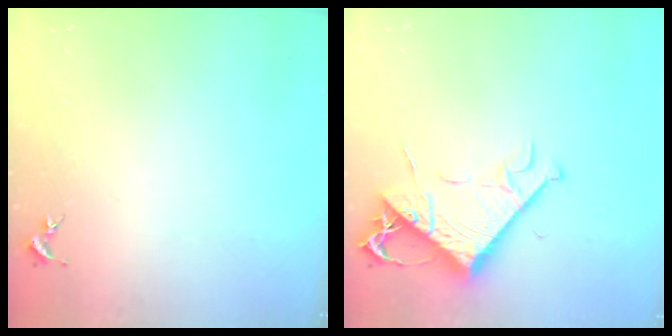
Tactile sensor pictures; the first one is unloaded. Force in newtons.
{"total": 8.5, "press": 8.4, "slide": 1.1}